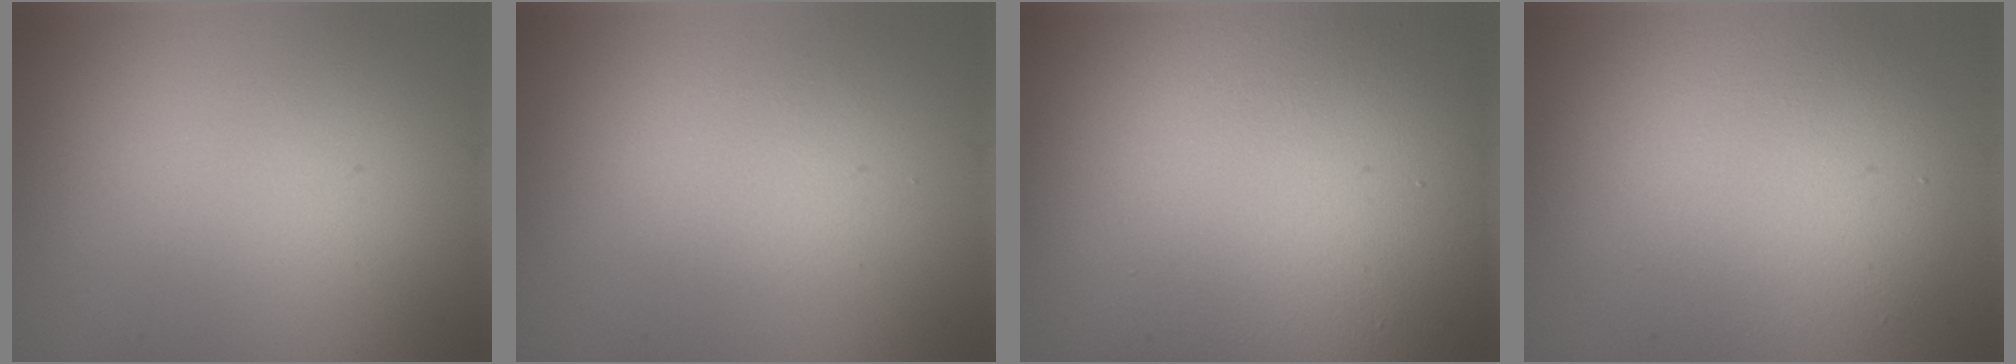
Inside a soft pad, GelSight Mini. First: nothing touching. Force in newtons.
{"total": 1.7, "press": 1.7, "slide": 0.1}
{"total": 21.2, "press": 21.2, "slide": 1.7}
{"total": 6.6, "press": 6.6, "slide": 0.1}